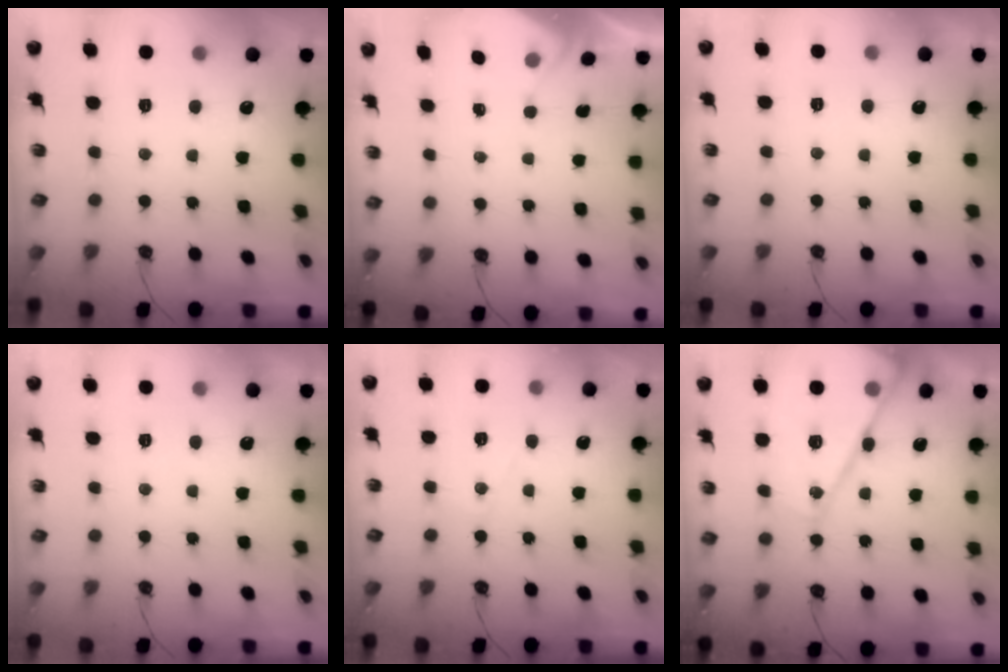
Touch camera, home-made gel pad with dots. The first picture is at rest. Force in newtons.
{"total": 2.0, "press": 1.9, "slide": 0.4}
{"total": 2.9, "press": 2.9, "slide": 0.5}
{"total": 2.9, "press": 2.9, "slide": 0.5}
{"total": 5.2, "press": 5.2, "slide": 0.7}
{"total": 19.4, "press": 19.3, "slide": 1.6}